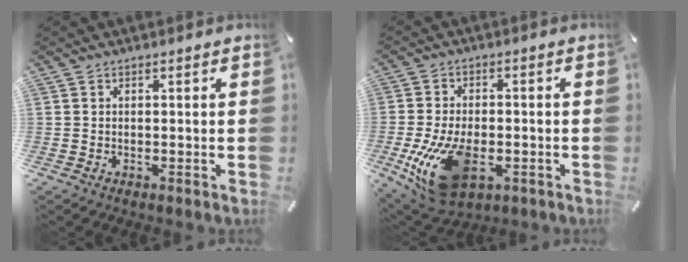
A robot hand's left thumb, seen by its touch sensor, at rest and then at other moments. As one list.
[{"total": 16.2, "force": [-4.7, 9.3, 12.4], "torque": [-0.254, -0.002, -0.073]}]